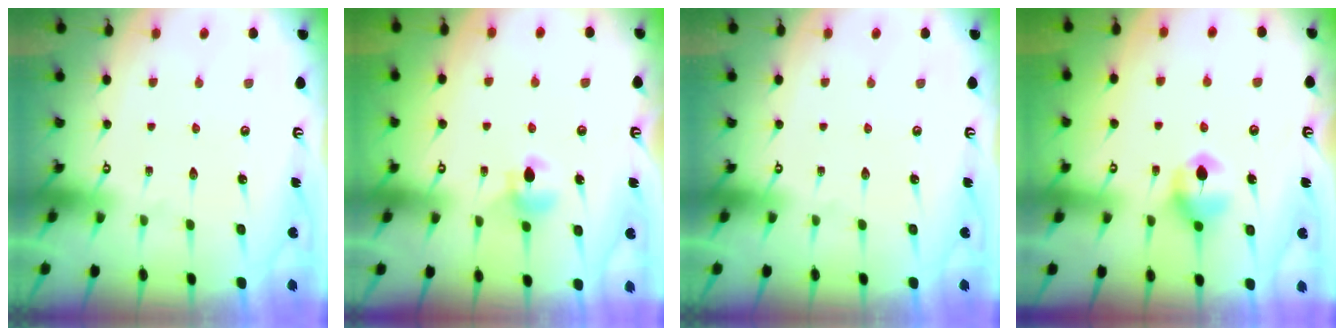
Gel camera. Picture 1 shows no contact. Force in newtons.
{"total": 6.0, "press": 6.0, "slide": 0.8}
{"total": 0.0}
{"total": 6.7, "press": 6.7, "slide": 0.7}